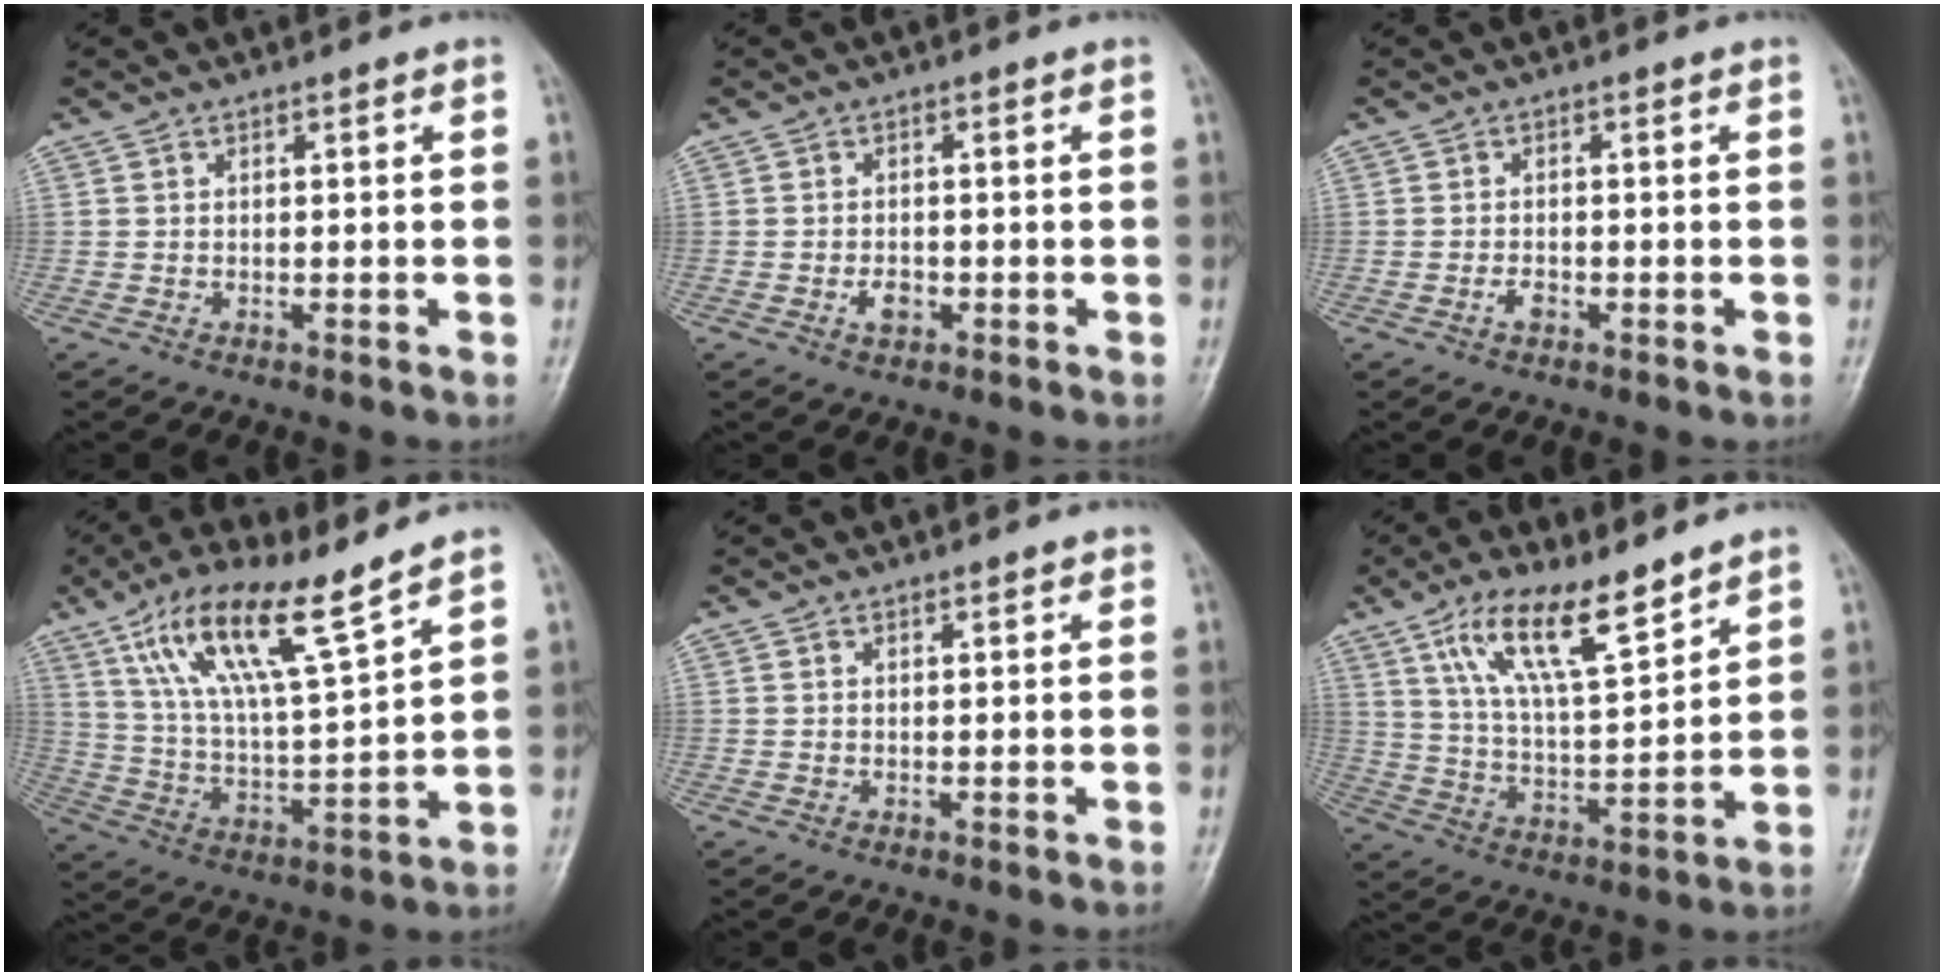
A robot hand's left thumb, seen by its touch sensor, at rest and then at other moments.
{"total": 2.5, "force": [-0.9, 1.6, 1.6], "torque": [-0.022, 0.002, -0.015]}
{"total": 1.6, "force": [-0.8, 1.0, 1.0], "torque": [-0.016, 0.002, -0.016]}
{"total": 16.0, "force": [10.3, 2.9, 11.9], "torque": [-0.211, -0.043, 0.202]}
{"total": 0.8, "force": [0.7, 0.3, 0.3], "torque": [-0.005, -0.004, 0.010]}
{"total": 13.6, "force": [9.0, 3.8, 9.5], "torque": [-0.153, -0.048, 0.173]}